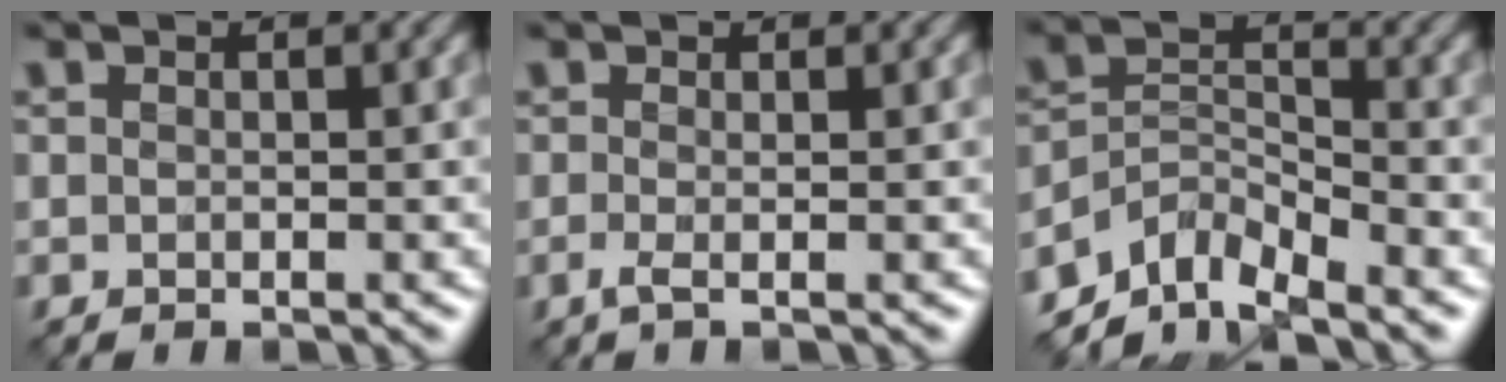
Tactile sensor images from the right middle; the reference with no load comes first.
{"total": 1.0, "force": [-0.4, 0.0, 0.9], "torque": [-0.026, -0.006, -0.008]}
{"total": 4.8, "force": [-4.3, 1.4, 1.5], "torque": [-0.019, -0.005, -0.088]}